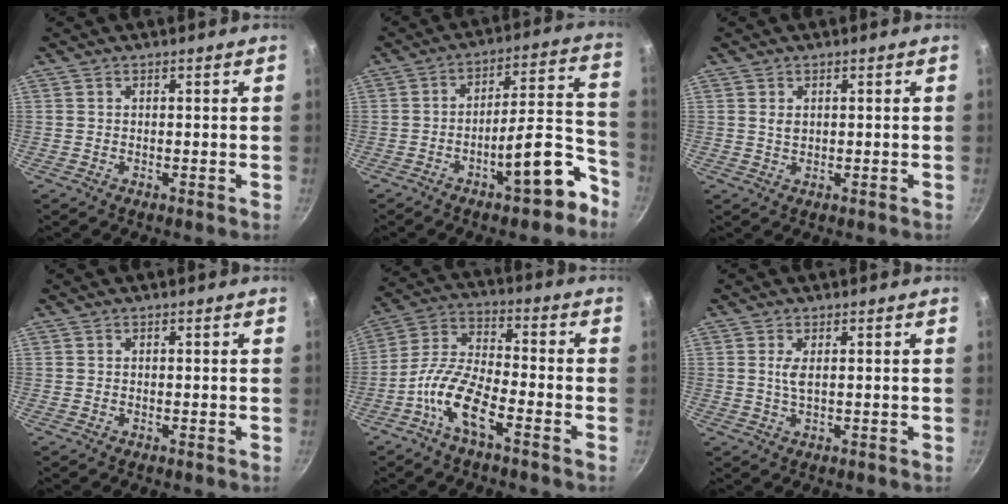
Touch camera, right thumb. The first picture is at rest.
{"total": 13.9, "force": [-7.5, 4.4, 10.9], "torque": [-0.112, 0.072, -0.107]}
{"total": 1.4, "force": [0.4, 0.8, 1.0], "torque": [-0.016, -0.001, 0.010]}
{"total": 0.0}
{"total": 11.2, "force": [-5.8, 3.7, 8.8], "torque": [-0.177, 0.037, -0.123]}
{"total": 2.2, "force": [0.5, 0.6, 2.0], "torque": [-0.045, -0.005, 0.012]}